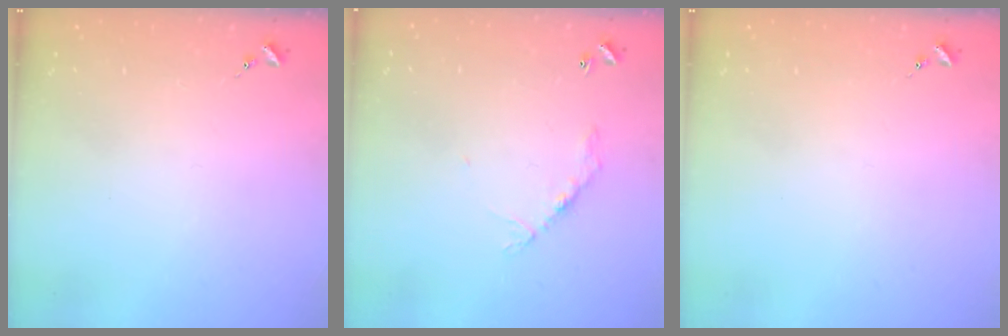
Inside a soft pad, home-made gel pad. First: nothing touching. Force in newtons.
{"total": 6.4, "press": 6.4, "slide": 0.4}
{"total": 0.0}